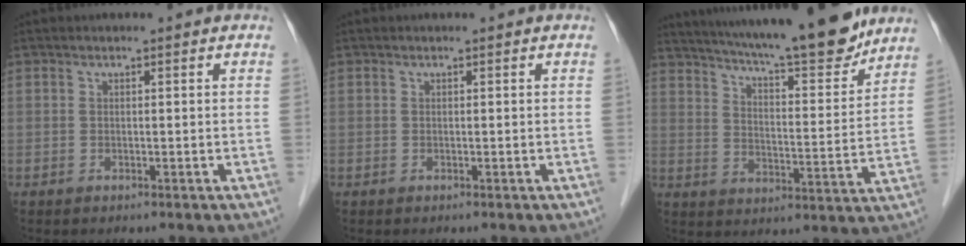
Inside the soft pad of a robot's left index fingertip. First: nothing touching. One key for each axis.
{"total": 0.0}
{"total": 20.2, "fx": 17.7, "fy": 1.9, "fz": 9.4, "tx": -0.153, "ty": -0.015, "tz": 0.251}